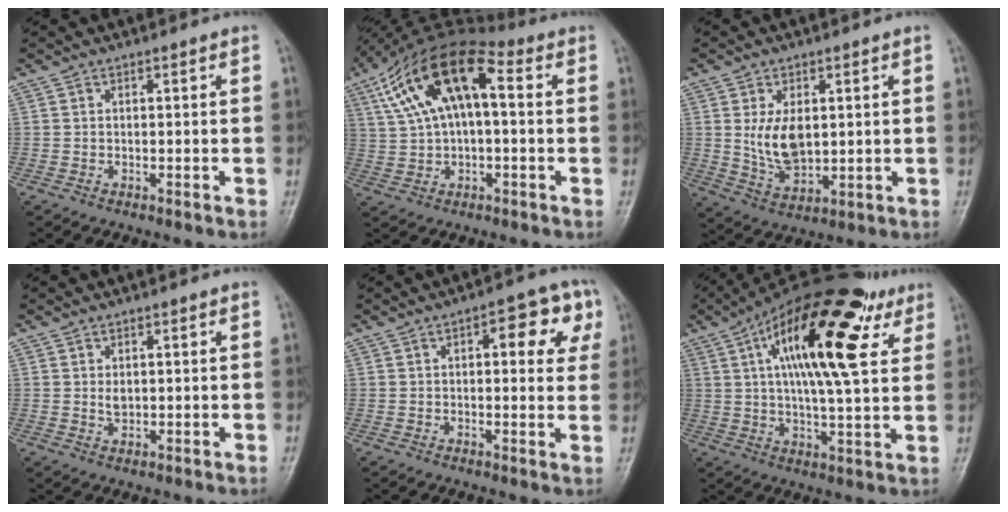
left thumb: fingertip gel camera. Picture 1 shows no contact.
{"total": 16.0, "force": [3.8, 7.8, 13.4], "torque": [-0.237, 0.040, 0.060]}
{"total": 8.7, "force": [1.3, 5.3, 6.8], "torque": [-0.107, -0.013, 0.037]}
{"total": 2.4, "force": [0.5, 1.5, 1.7], "torque": [-0.021, -0.003, 0.010]}
{"total": 9.9, "force": [3.2, 4.4, 8.2], "torque": [-0.066, 0.009, 0.030]}
{"total": 24.0, "force": [9.3, 8.6, 20.4], "torque": [-0.313, 0.000, 0.139]}